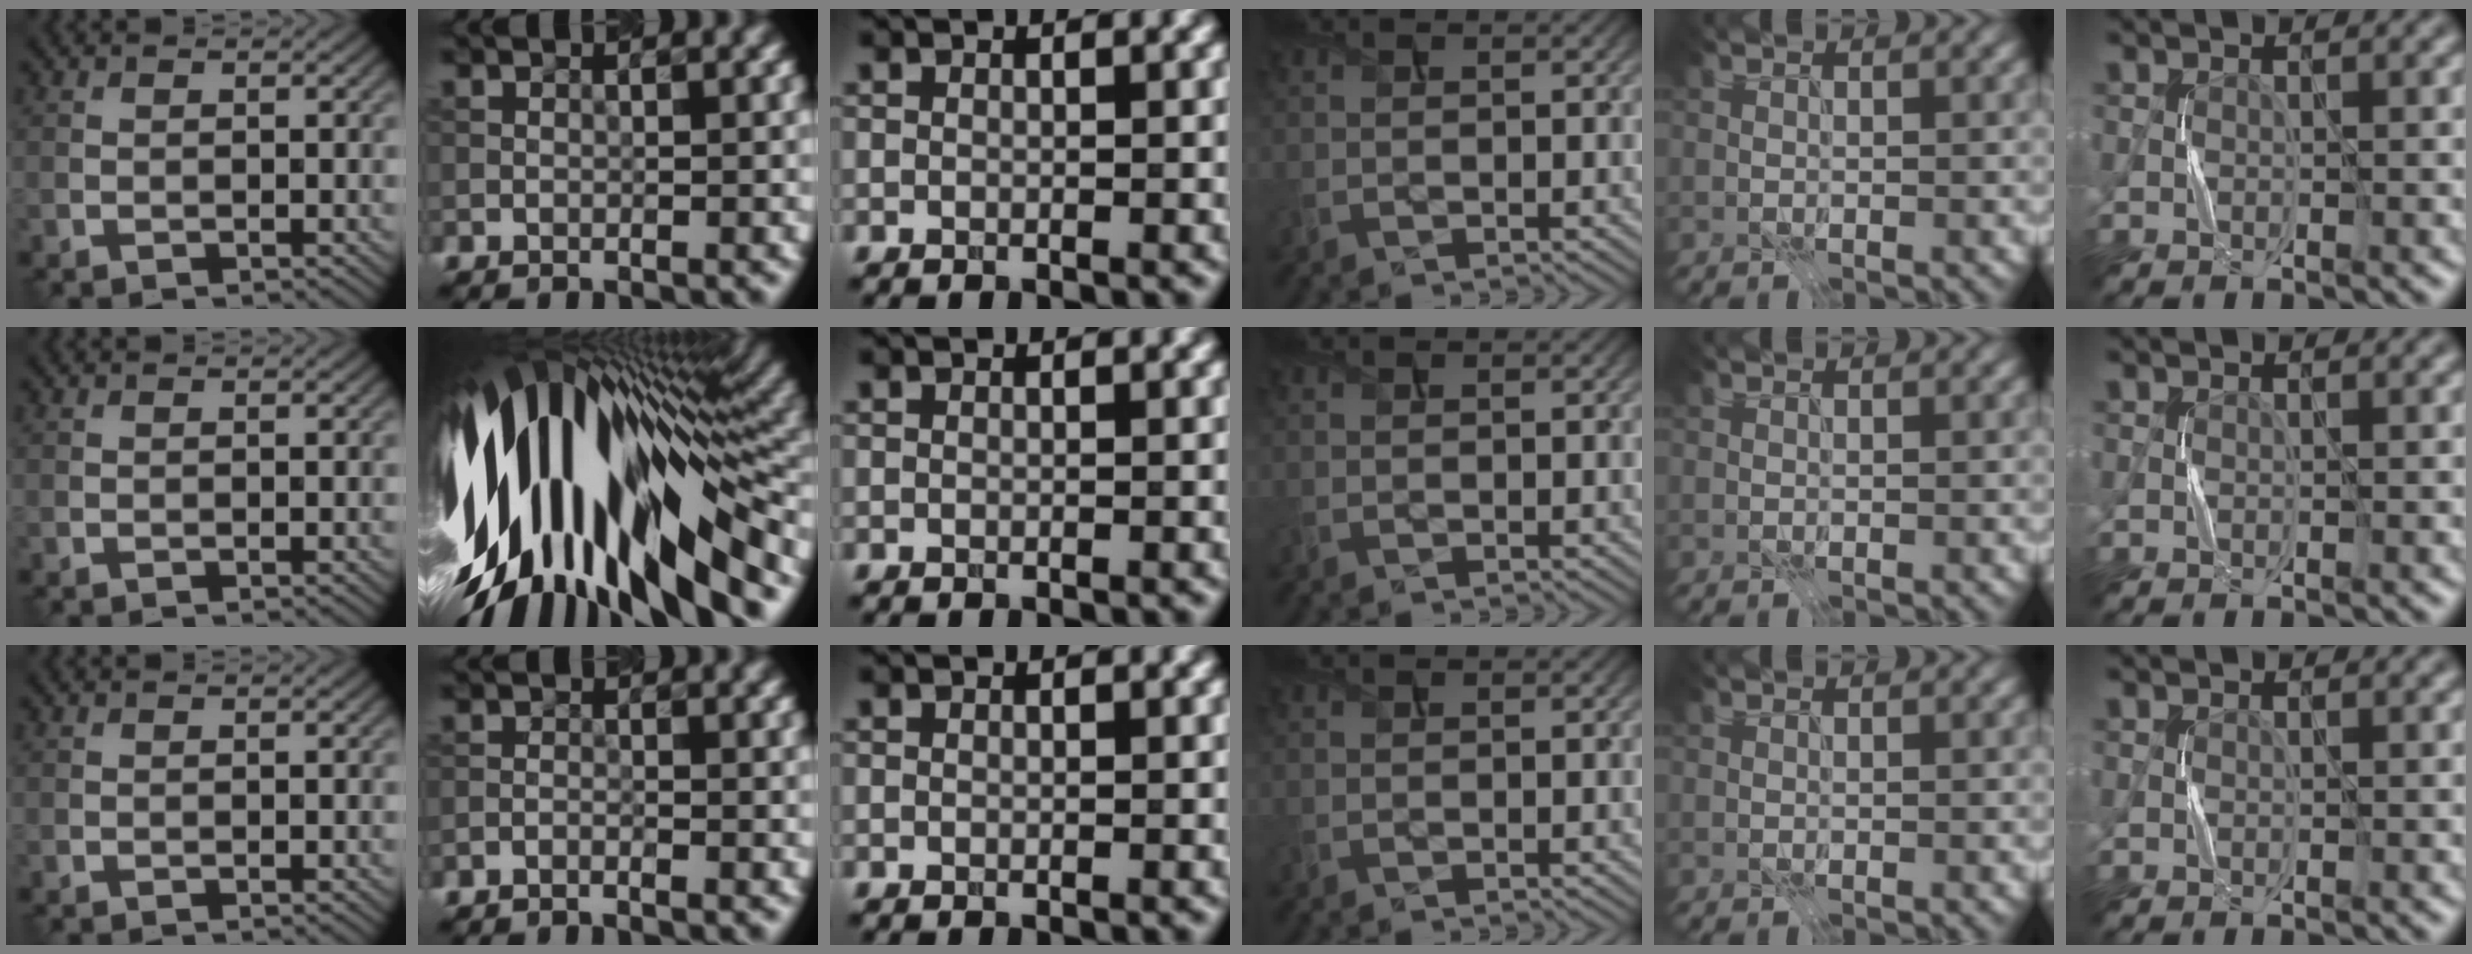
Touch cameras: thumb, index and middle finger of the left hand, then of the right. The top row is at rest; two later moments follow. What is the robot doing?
{"motion": "press", "object": "sticky note"}